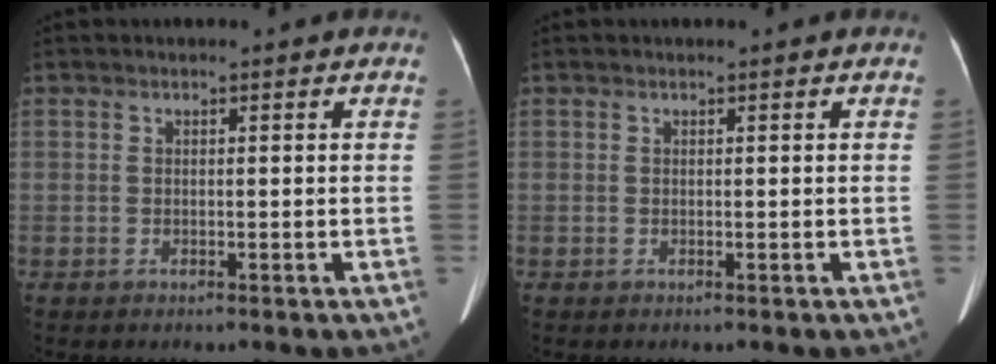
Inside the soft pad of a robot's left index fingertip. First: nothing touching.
{"total": 0.0}